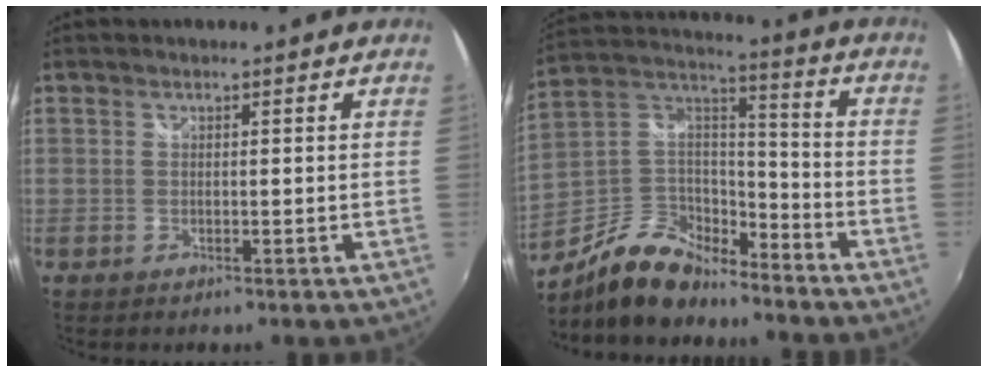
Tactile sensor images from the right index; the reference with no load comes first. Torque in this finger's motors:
{"motor_torque": [0.85, -0.91, 0.20, 0.00]}